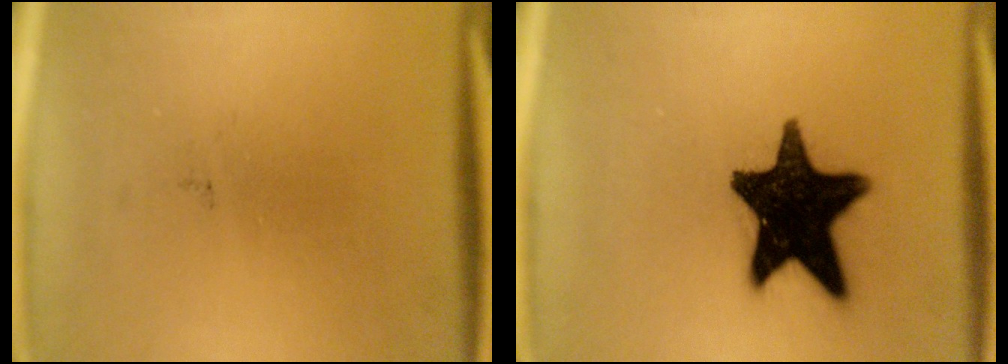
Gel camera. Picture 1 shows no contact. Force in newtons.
{"total": 18.8}